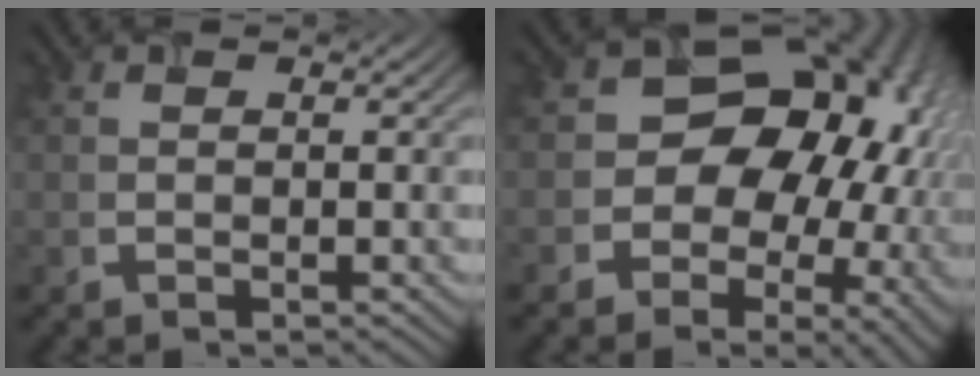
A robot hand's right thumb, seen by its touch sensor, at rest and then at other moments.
{"total": 18.0, "force": [-0.5, 14.4, 10.8], "torque": [-0.139, -0.006, -0.017]}